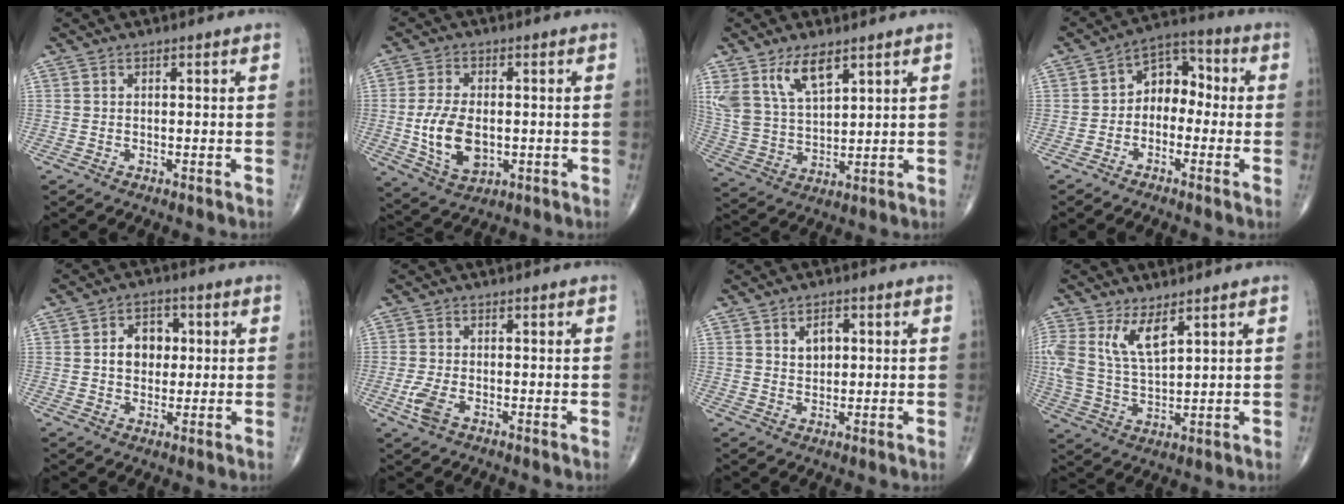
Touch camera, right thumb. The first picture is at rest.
{"total": 10.2, "force": [-1.2, 6.0, 8.1], "torque": [-0.147, -0.007, -0.014]}
{"total": 10.8, "force": [6.4, 4.9, 7.1], "torque": [-0.131, -0.023, 0.138]}
{"total": 7.9, "force": [-1.0, 5.8, 5.3], "torque": [-0.048, 0.040, -0.036]}
{"total": 6.6, "force": [0.7, 5.1, 4.1], "torque": [-0.033, 0.008, 0.008]}
{"total": 3.6, "force": [-1.4, 1.8, 2.9], "torque": [-0.073, 0.000, -0.027]}
{"total": 3.6, "force": [1.1, 2.5, 2.4], "torque": [-0.022, -0.005, 0.018]}
{"total": 9.1, "force": [4.8, 3.6, 6.8], "torque": [-0.142, -0.020, 0.104]}